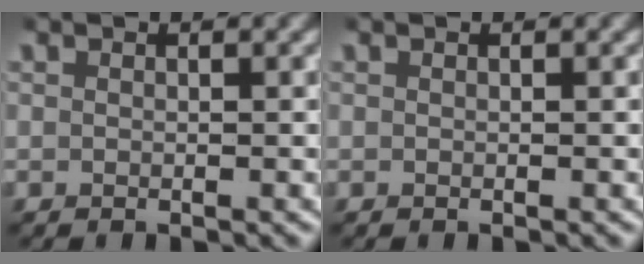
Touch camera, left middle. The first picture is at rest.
{"total": 0.0}